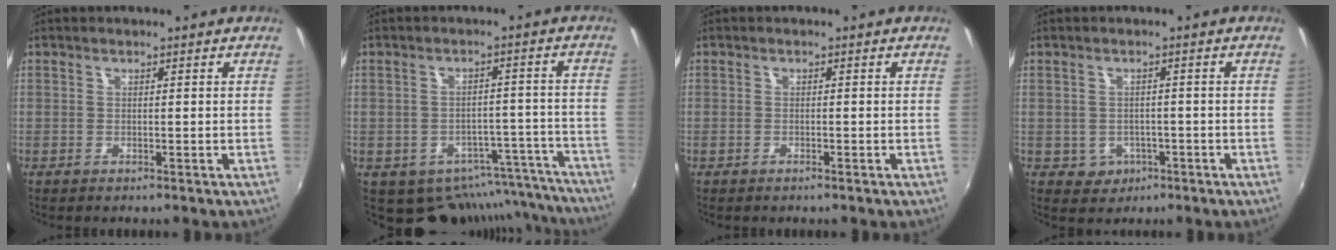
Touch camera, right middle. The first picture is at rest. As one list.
[{"total": 13.8, "force": [-11.7, 6.4, 3.4], "torque": [-0.049, 0.028, -0.128]}, {"total": 0.9, "force": [-0.8, 0.2, 0.5], "torque": [-0.011, -0.002, -0.014]}, {"total": 3.8, "force": [-1.4, 3.5, 0.8], "torque": [-0.028, 0.003, -0.011]}]